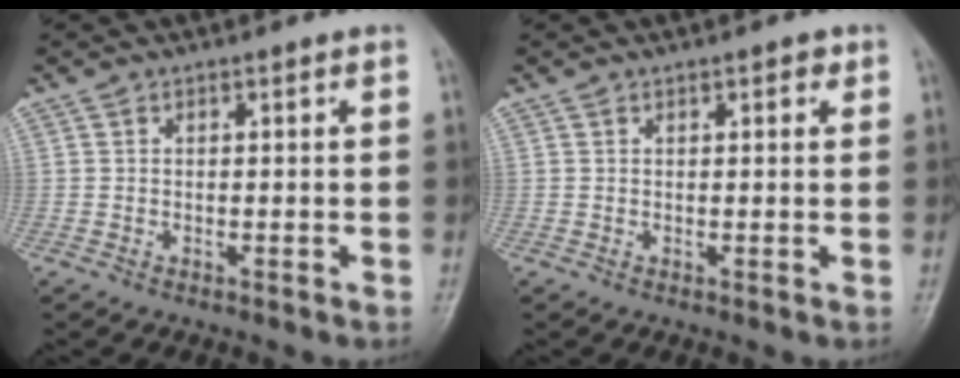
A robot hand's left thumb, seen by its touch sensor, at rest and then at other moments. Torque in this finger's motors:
{"motor_torque": [-0.15, 0.02, 0.12, 0.07, 0.03]}